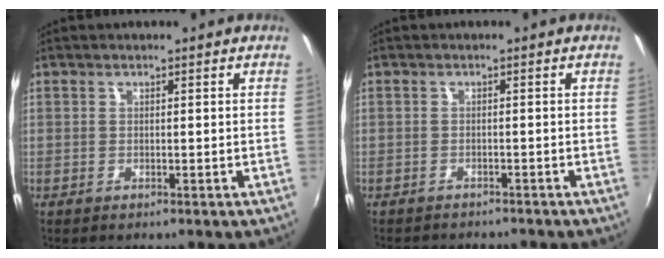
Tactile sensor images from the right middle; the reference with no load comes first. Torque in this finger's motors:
{"motor_torque": [1.02, -1.12, 0.14, 0.07]}